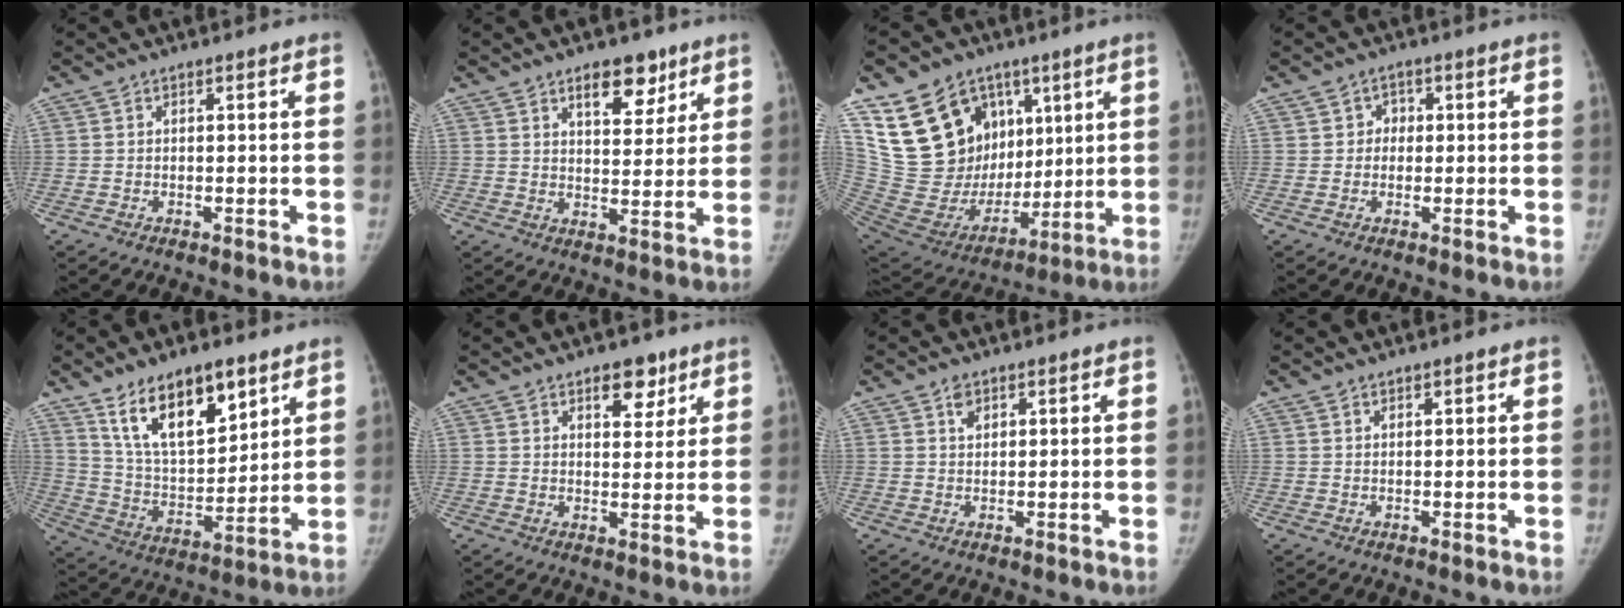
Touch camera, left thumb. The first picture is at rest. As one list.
[{"total": 8.5, "force": [5.3, 4.3, 4.9], "torque": [-0.038, -0.031, 0.080]}, {"total": 24.7, "force": [10.9, 17.5, 13.7], "torque": [-0.213, -0.013, 0.213]}, {"total": 2.5, "force": [0.3, 2.4, 0.7], "torque": [0.012, 0.006, -0.002]}, {"total": 17.4, "force": [10.4, 8.1, 11.4], "torque": [-0.147, -0.053, 0.195]}, {"total": 6.2, "force": [3.8, 3.4, 3.5], "torque": [-0.019, -0.021, 0.054]}, {"total": 2.2, "force": [1.3, 1.4, 1.1], "torque": [-0.010, -0.006, 0.022]}, {"total": 0.9, "force": [0.7, 0.4, 0.3], "torque": [0.001, -0.004, 0.011]}]